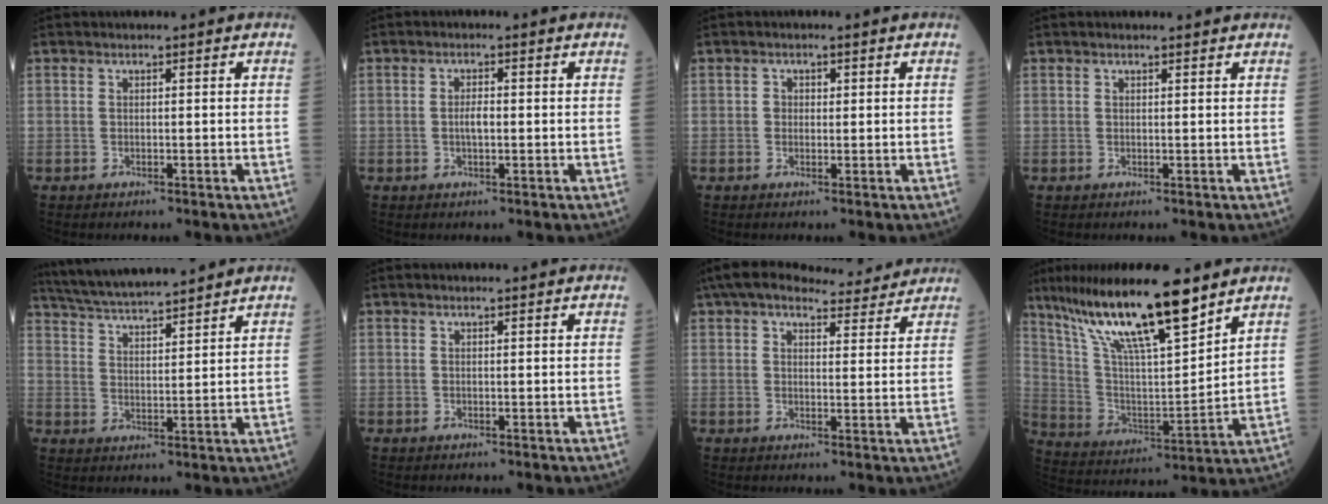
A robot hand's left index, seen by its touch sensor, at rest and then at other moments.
{"total": 2.0, "force": [-0.1, 0.6, 1.9], "torque": [-0.038, 0.003, -0.003]}
{"total": 1.2, "force": [0.2, 1.0, 0.6], "torque": [-0.010, 0.005, 0.002]}
{"total": 1.6, "force": [1.5, 0.1, 0.6], "torque": [-0.010, 0.010, 0.020]}
{"total": 14.3, "force": [13.0, 0.9, 6.0], "torque": [-0.112, 0.025, 0.211]}
{"total": 1.0, "force": [0.9, 0.0, 0.4], "torque": [-0.008, 0.007, 0.014]}
{"total": 14.4, "force": [13.1, 3.1, 5.1], "torque": [-0.075, 0.036, 0.178]}
{"total": 18.9, "force": [13.9, 2.2, 12.6], "torque": [-0.232, 0.008, 0.257]}